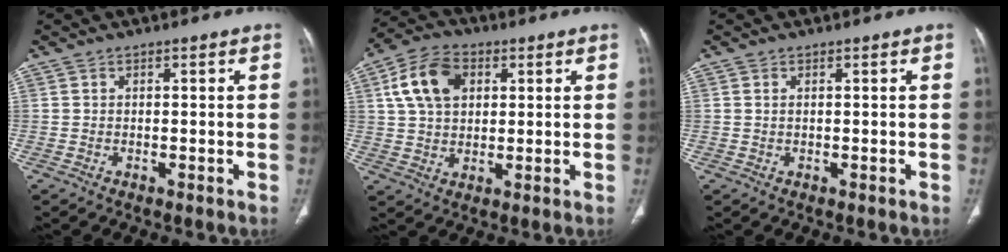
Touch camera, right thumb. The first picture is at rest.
{"total": 11.3, "force": [3.4, 7.7, 7.5], "torque": [-0.128, 0.008, 0.059]}
{"total": 0.5, "force": [0.2, 0.2, 0.4], "torque": [-0.013, 0.003, 0.005]}